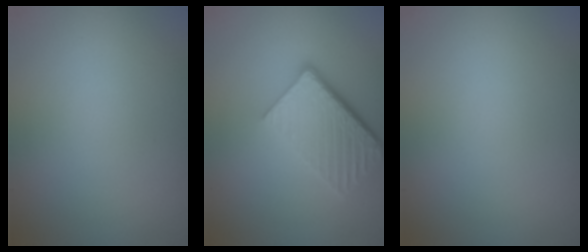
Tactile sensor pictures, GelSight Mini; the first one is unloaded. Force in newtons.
{"total": 5.7, "press": 3.9, "slide": 4.1}
{"total": 0.0}